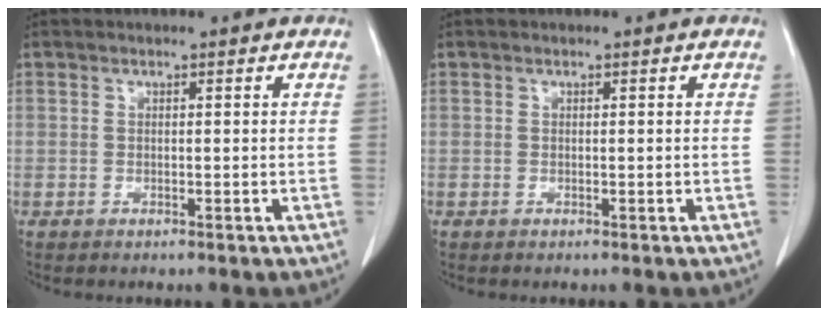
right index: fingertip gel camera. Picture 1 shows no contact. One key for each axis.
{"total": 0.0}